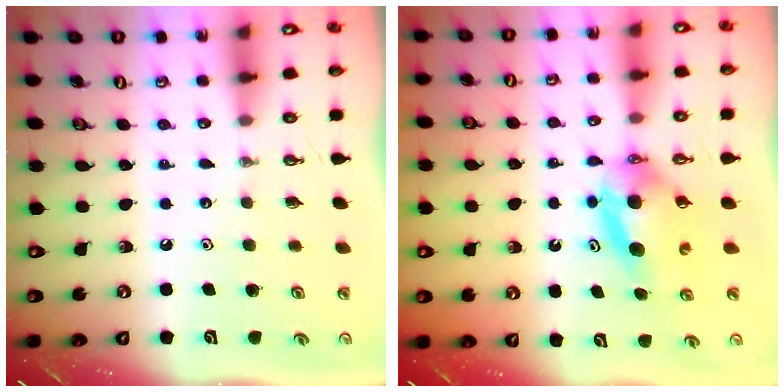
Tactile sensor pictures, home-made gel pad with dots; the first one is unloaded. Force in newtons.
{"total": 7.8, "press": 5.4, "slide": 5.7}